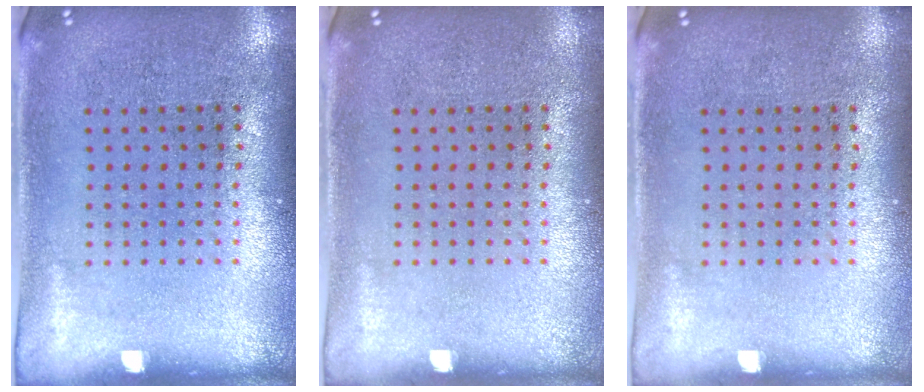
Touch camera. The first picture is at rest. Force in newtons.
{"total": 0.0}
{"total": 0.0}